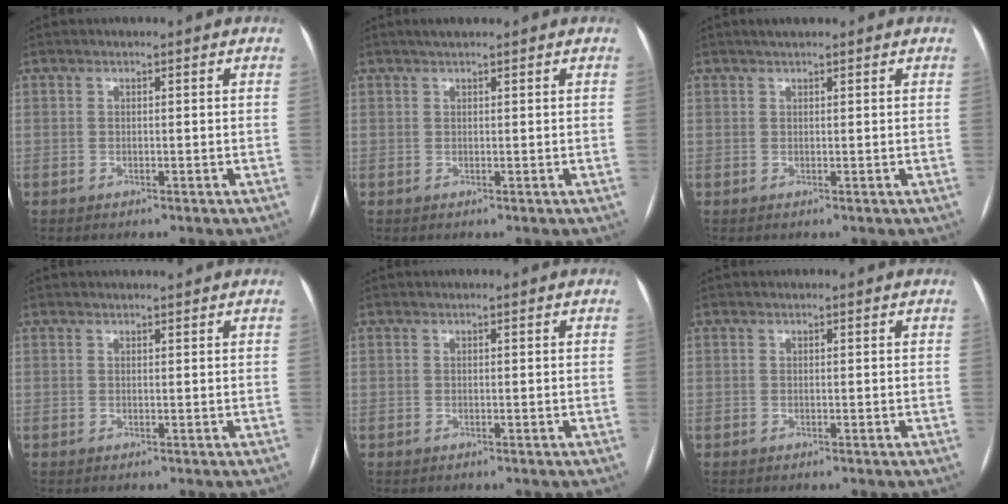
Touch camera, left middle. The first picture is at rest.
{"total": 1.8, "force": [1.5, 0.3, 1.0], "torque": [-0.016, 0.014, 0.024]}
{"total": 2.0, "force": [1.6, 0.4, 1.1], "torque": [-0.016, 0.016, 0.026]}
{"total": 2.0, "force": [1.8, 0.2, 0.8], "torque": [-0.009, 0.016, 0.028]}
{"total": 0.0}
{"total": 0.0}